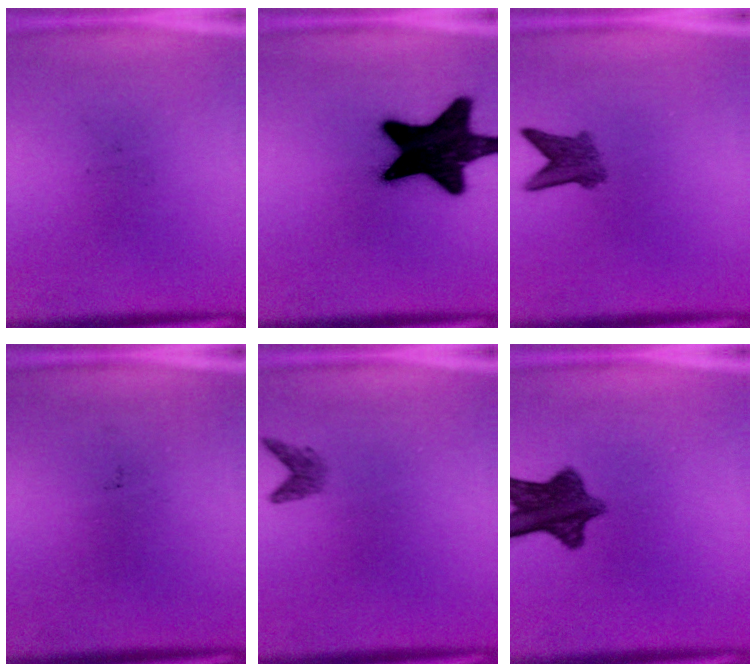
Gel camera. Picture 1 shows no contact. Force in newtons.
{"total": 20.2}
{"total": 3.9}
{"total": 0.0}
{"total": 1.5}
{"total": 9.2}